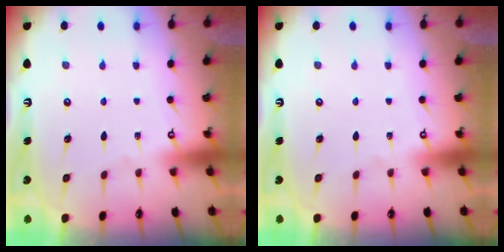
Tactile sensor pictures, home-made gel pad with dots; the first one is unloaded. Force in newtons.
{"total": 0.0}